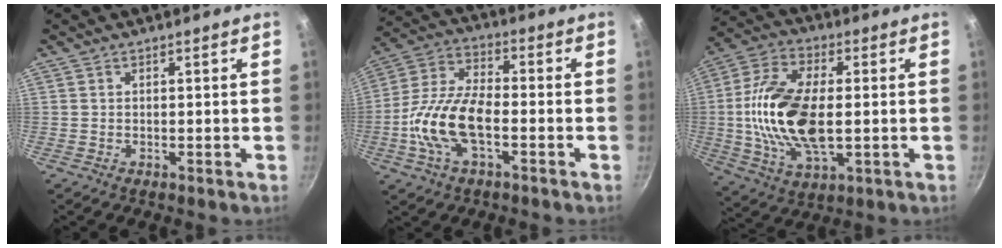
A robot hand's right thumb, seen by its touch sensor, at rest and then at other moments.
{"total": 14.2, "force": [-3.6, 6.9, 11.8], "torque": [-0.243, 0.032, -0.072]}
{"total": 18.6, "force": [-0.4, 9.2, 16.2], "torque": [-0.328, 0.001, -0.005]}